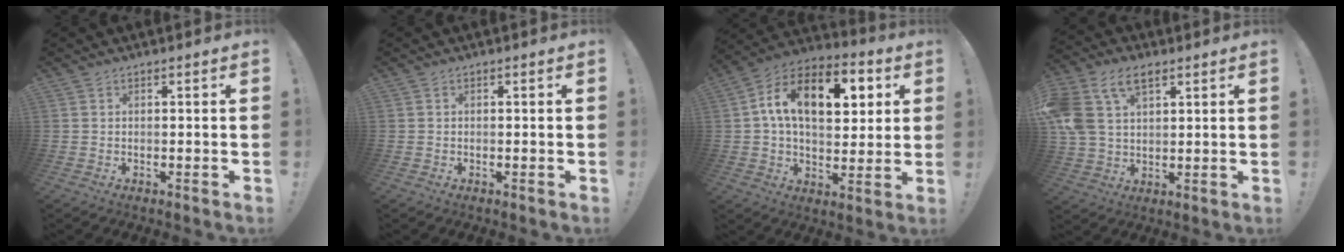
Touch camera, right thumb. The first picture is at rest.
{"total": 0.0}
{"total": 16.7, "force": [5.0, 9.9, 12.6], "torque": [-0.205, -0.002, 0.084]}
{"total": 14.0, "force": [6.4, 8.9, 8.7], "torque": [-0.175, -0.018, 0.124]}